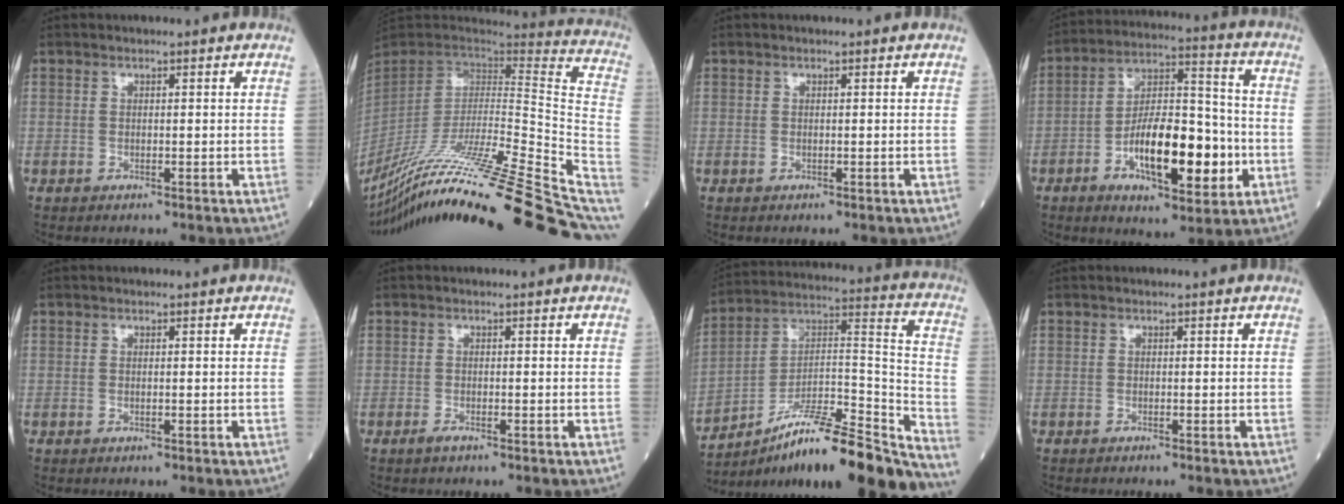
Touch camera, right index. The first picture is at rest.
{"total": 37.4, "force": [-29.4, 0.4, 23.1], "torque": [-0.269, -0.072, -0.449]}
{"total": 0.0}
{"total": 15.9, "force": [-4.7, 5.5, 14.1], "torque": [-0.242, 0.012, -0.077]}
{"total": 0.0}
{"total": 0.9, "force": [-0.7, 0.1, 0.6], "torque": [-0.016, -0.002, -0.012]}
{"total": 25.4, "force": [-20.7, 1.8, 14.6], "torque": [-0.177, 0.022, -0.330]}
{"total": 0.7, "force": [-0.6, -0.1, 0.3], "torque": [-0.003, -0.001, -0.012]}